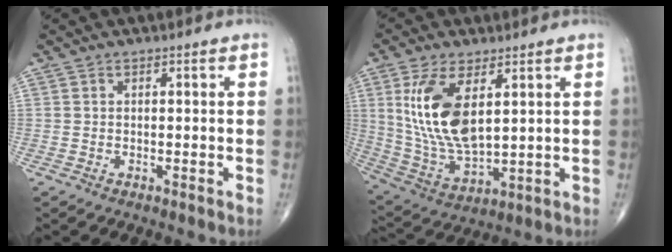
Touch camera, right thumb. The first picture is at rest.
{"total": 15.0, "force": [4.3, 6.9, 12.6], "torque": [-0.252, -0.022, 0.098]}